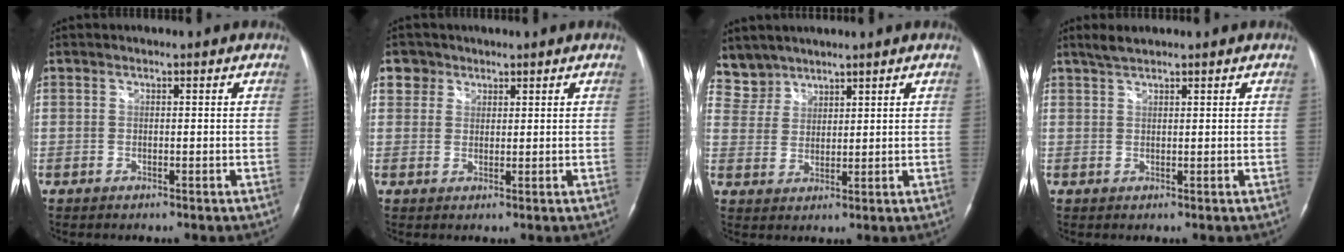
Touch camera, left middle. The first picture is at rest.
{"total": 2.9, "force": [1.6, 2.4, 0.0], "torque": [0.008, 0.009, 0.023]}
{"total": 4.8, "force": [4.3, 2.1, -0.7], "torque": [0.016, 0.008, 0.092]}
{"total": 2.0, "force": [1.8, 0.2, 0.9], "torque": [-0.024, 0.007, 0.039]}